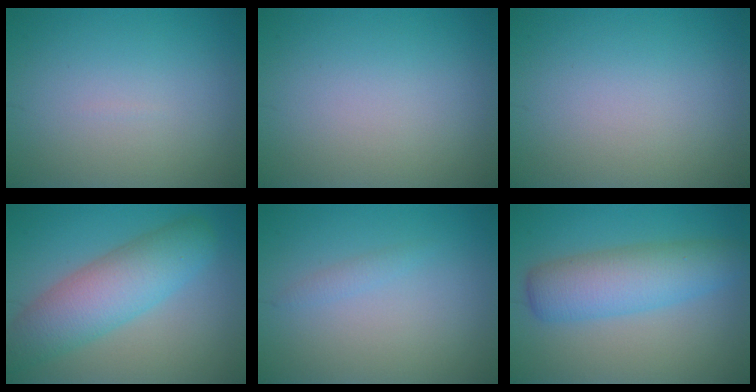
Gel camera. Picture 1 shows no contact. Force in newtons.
{"total": 0.0}
{"total": 0.0}
{"total": 6.7, "press": 6.7, "slide": 0.1}
{"total": 0.8, "press": 0.8, "slide": 0.1}
{"total": 5.7, "press": 5.7, "slide": 0.3}